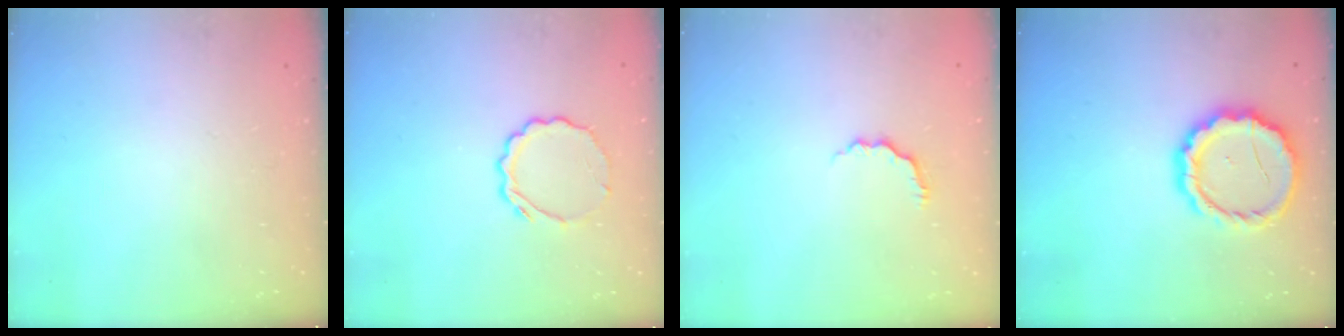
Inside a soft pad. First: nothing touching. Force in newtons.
{"total": 5.4, "press": 5.2, "slide": 1.4}
{"total": 3.3, "press": 3.3, "slide": 0.6}
{"total": 12.1, "press": 12.0, "slide": 1.5}